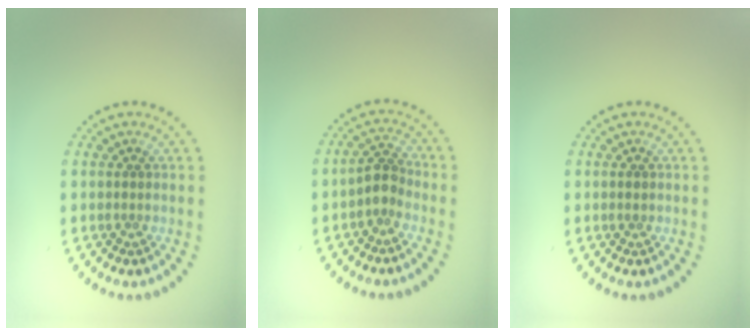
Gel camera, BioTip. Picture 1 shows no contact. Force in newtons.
{"total": 2.0, "press": 1.6, "slide": 1.3}
{"total": 0.7, "press": 0.7, "slide": 0.0}